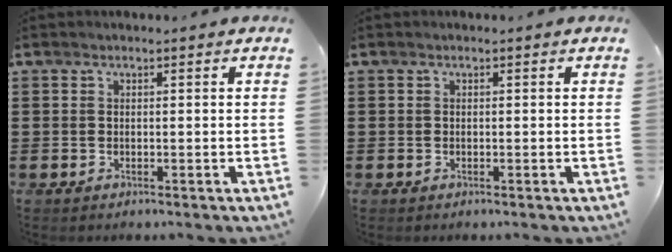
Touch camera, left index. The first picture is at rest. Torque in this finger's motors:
{"motor_torque": [0.00, 0.03, 0.00, -0.01]}